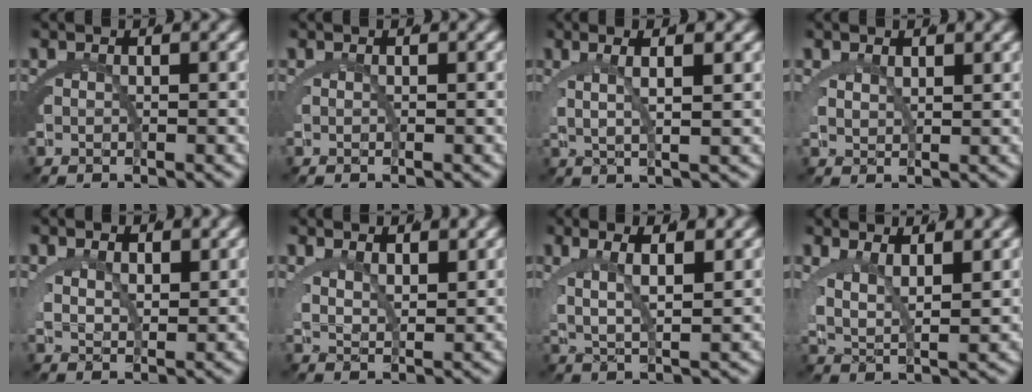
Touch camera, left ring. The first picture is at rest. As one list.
[{"total": 0.5, "force": [-0.3, 0.4, -0.2], "torque": [0.007, 0.005, -0.012]}, {"total": 4.7, "force": [1.4, 2.2, 3.9], "torque": [-0.053, 0.018, 0.012]}, {"total": 1.4, "force": [0.9, 1.0, 0.3], "torque": [-0.010, -0.003, 0.016]}, {"total": 2.5, "force": [0.8, 2.1, 1.2], "torque": [-0.024, -0.007, 0.014]}, {"total": 2.7, "force": [1.5, 1.9, 1.2], "torque": [-0.024, -0.003, 0.023]}, {"total": 5.1, "force": [1.1, 2.9, 4.0], "torque": [-0.067, 0.008, 0.013]}, {"total": 4.9, "force": [1.0, 3.5, 3.3], "torque": [-0.069, -0.005, 0.011]}]